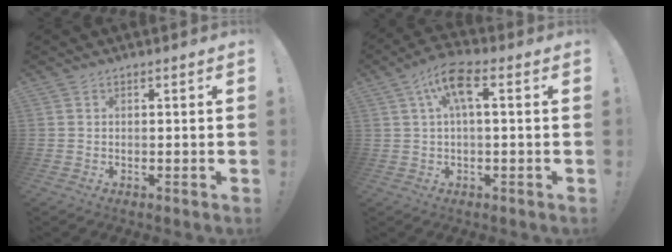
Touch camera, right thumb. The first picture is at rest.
{"total": 9.1, "force": [2.3, 2.9, 8.3], "torque": [-0.146, 0.003, 0.042]}